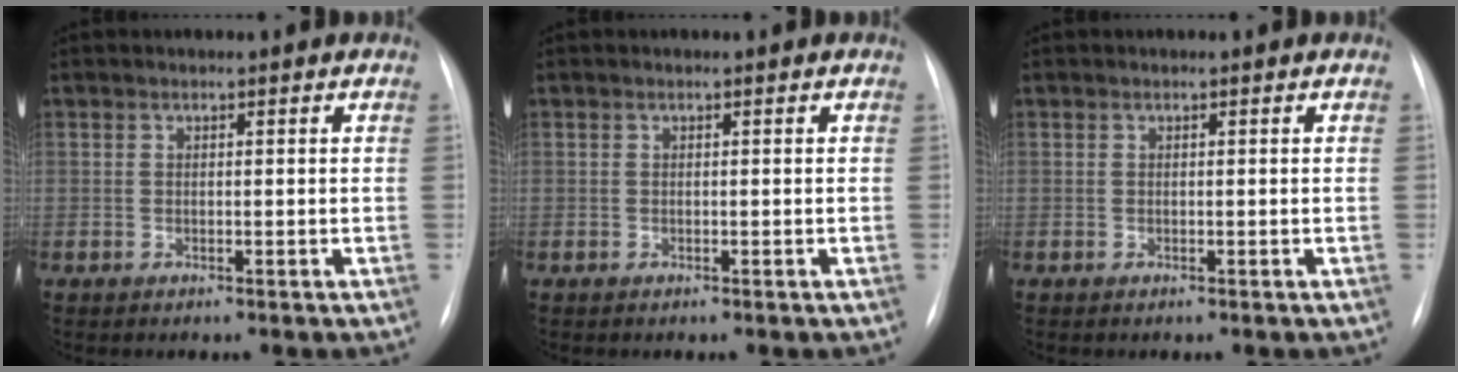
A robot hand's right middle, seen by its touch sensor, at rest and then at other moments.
{"total": 0.0}
{"total": 0.0}